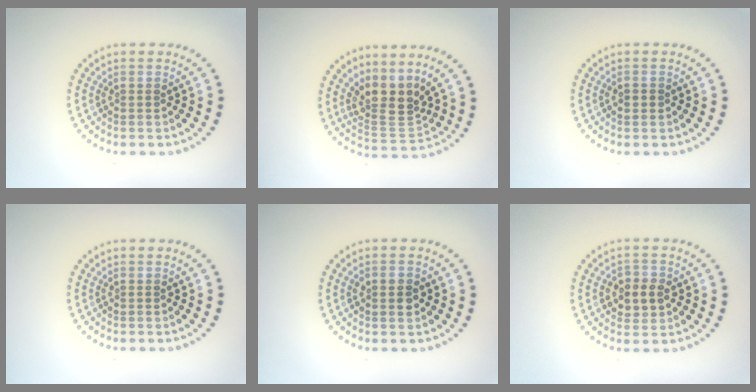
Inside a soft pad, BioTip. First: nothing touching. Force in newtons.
{"total": 3.8, "press": 2.9, "slide": 2.4}
{"total": 1.3, "press": 1.3, "slide": 0.1}
{"total": 0.0}
{"total": 1.4, "press": 1.4, "slide": 0.2}
{"total": 2.9, "press": 2.9, "slide": 0.4}